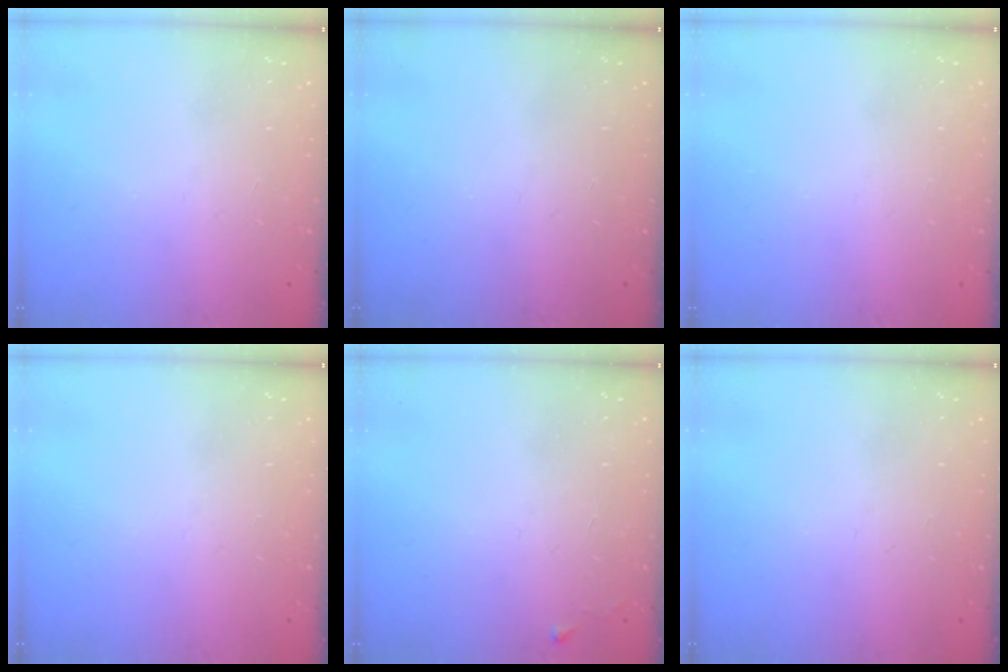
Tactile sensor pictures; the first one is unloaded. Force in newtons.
{"total": 0.0}
{"total": 0.0}
{"total": 0.0}
{"total": 3.5, "press": 3.4, "slide": 0.5}
{"total": 0.0}